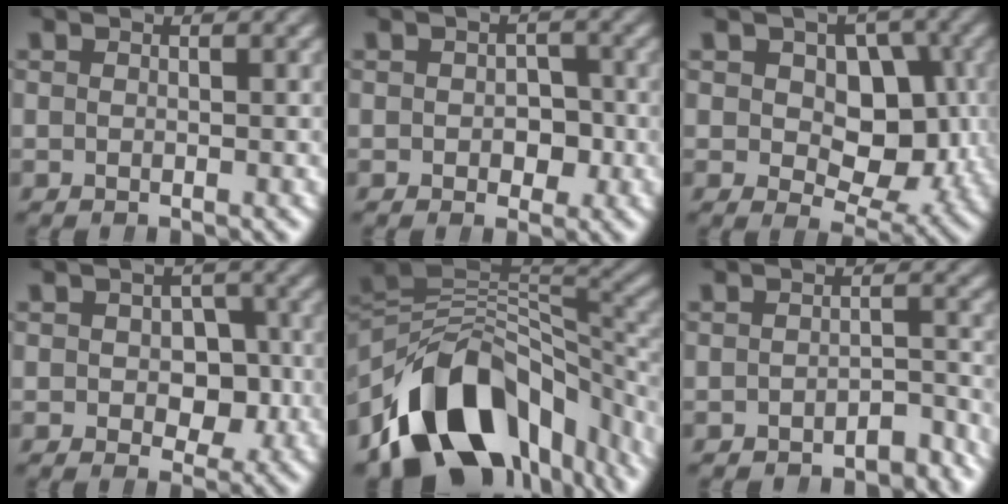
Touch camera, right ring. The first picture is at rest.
{"total": 2.3, "force": [-0.6, 1.8, 1.2], "torque": [-0.004, -0.004, -0.006]}
{"total": 9.3, "force": [0.8, 7.0, 6.0], "torque": [-0.080, -0.026, 0.025]}
{"total": 4.0, "force": [-0.4, 3.2, 2.3], "torque": [-0.021, -0.009, -0.003]}
{"total": 18.0, "force": [-5.9, 11.2, 12.8], "torque": [-0.212, -0.036, -0.079]}
{"total": 2.7, "force": [-2.7, 0.4, 0.1], "torque": [0.018, -0.003, -0.044]}